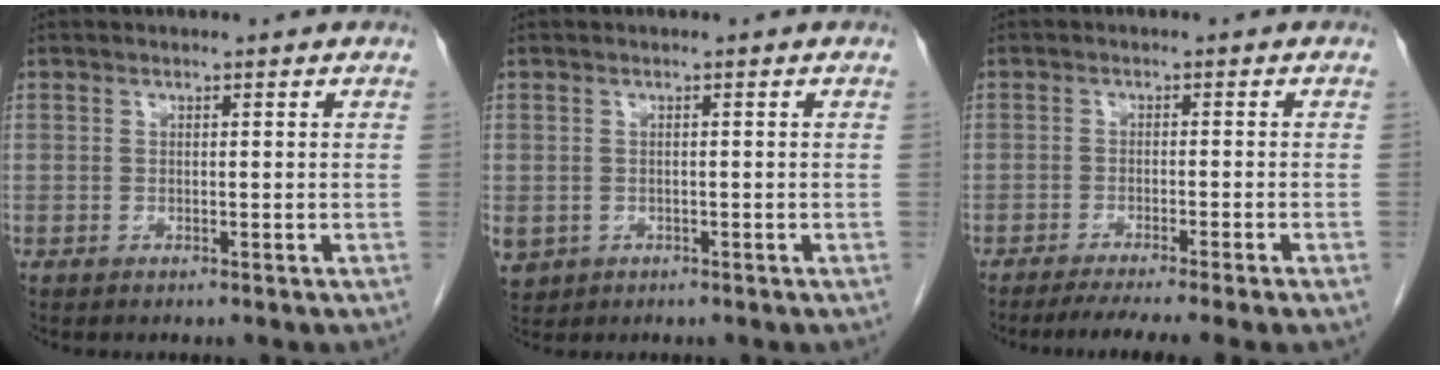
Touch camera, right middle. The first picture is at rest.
{"total": 4.1, "force": [-1.4, 3.6, 1.4], "torque": [-0.034, -0.004, -0.013]}
{"total": 8.8, "force": [-6.9, -1.0, 5.3], "torque": [-0.061, -0.019, -0.102]}